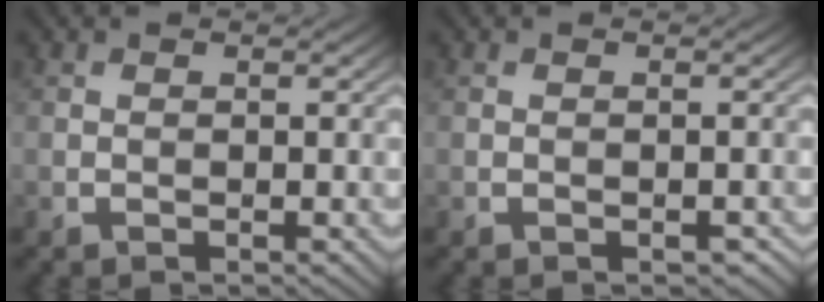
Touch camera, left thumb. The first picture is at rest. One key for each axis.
{"total": 0.8, "fx": -0.6, "fy": 0.3, "fz": 0.5, "tx": -0.007, "ty": -0.001, "tz": -0.006}